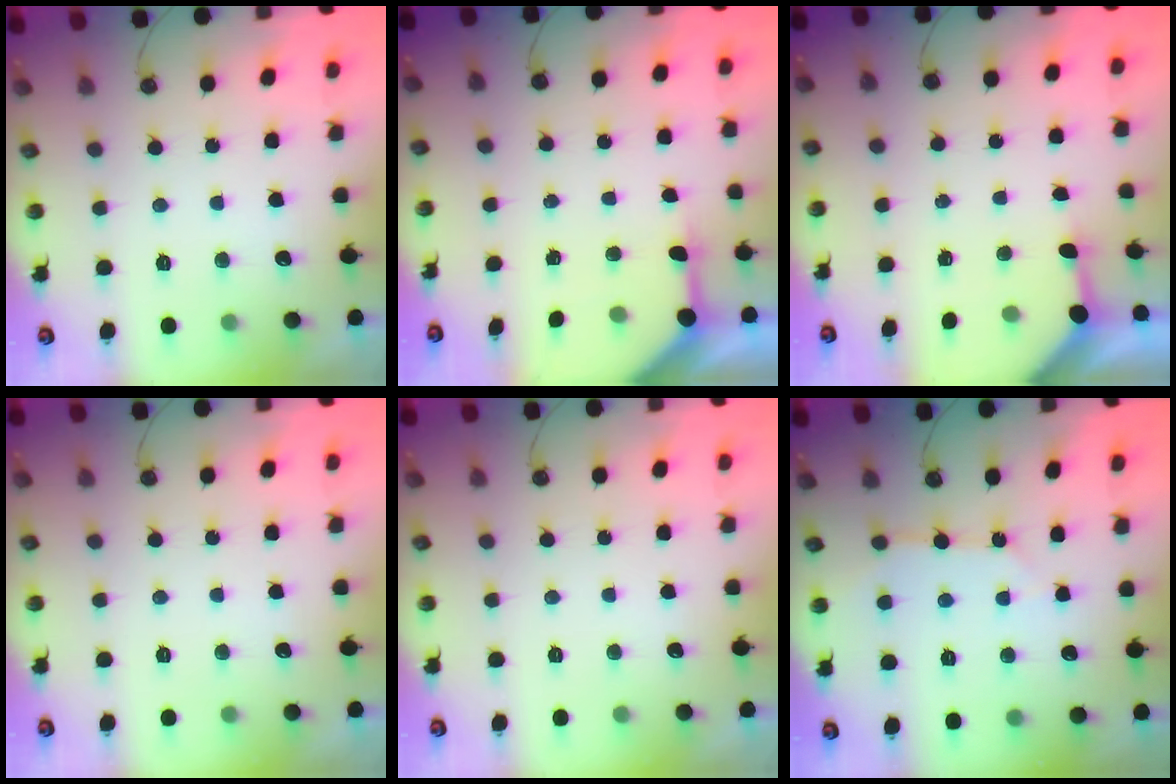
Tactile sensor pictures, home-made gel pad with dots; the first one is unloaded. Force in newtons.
{"total": 6.2, "press": 6.2, "slide": 0.2}
{"total": 3.4, "press": 3.3, "slide": 0.3}
{"total": 0.0}
{"total": 0.0}
{"total": 5.4, "press": 5.4, "slide": 0.6}